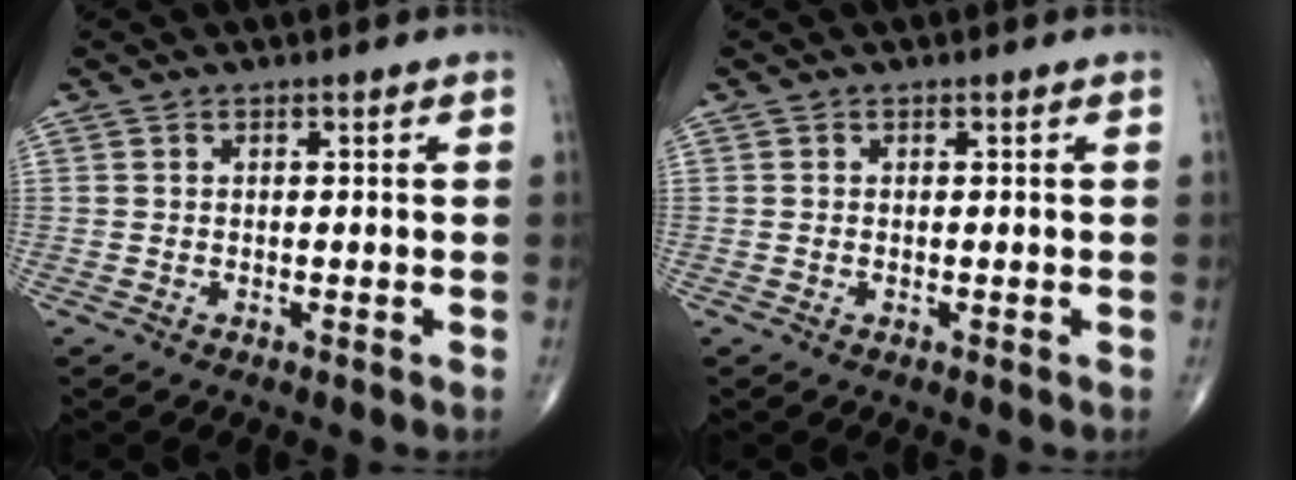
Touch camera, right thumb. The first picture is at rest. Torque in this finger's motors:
{"motor_torque": [-0.29, -0.04, 0.08, 0.26, -0.04]}